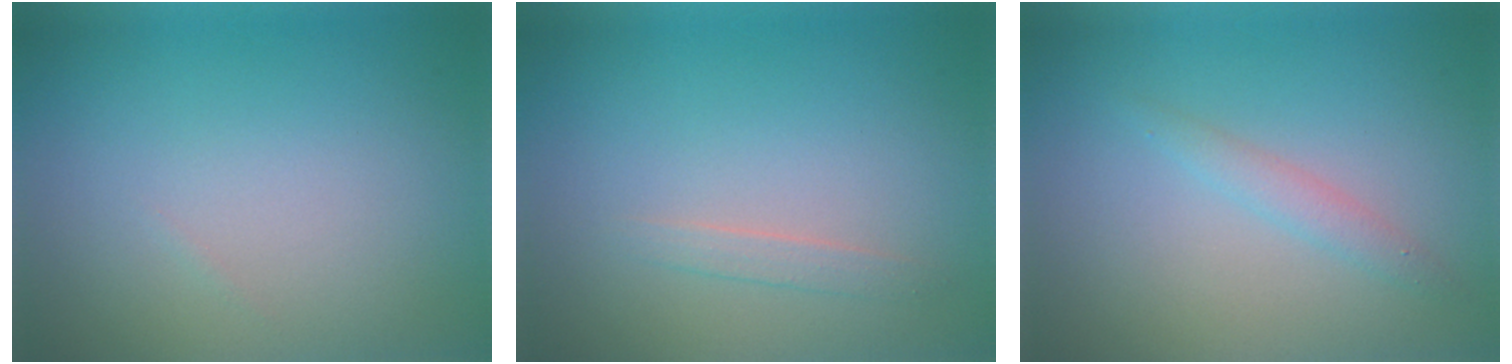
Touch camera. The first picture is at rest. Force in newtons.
{"total": 1.1, "press": 1.1, "slide": 0.0}
{"total": 1.4, "press": 1.4, "slide": 0.1}